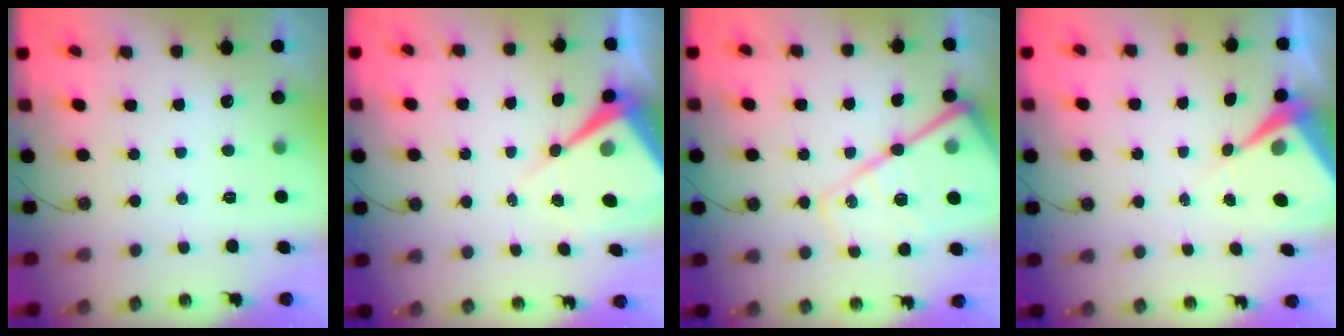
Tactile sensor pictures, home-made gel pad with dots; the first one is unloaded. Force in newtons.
{"total": 9.4, "press": 9.3, "slide": 0.8}
{"total": 21.2, "press": 21.0, "slide": 2.6}
{"total": 7.1, "press": 7.1, "slide": 0.8}